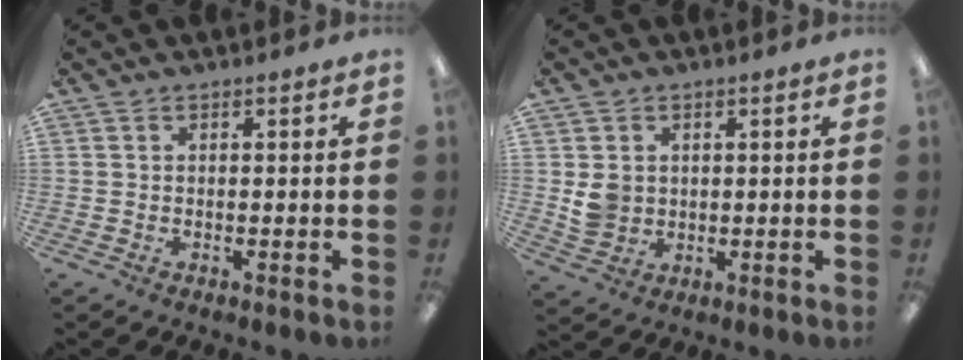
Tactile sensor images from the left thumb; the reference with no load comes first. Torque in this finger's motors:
{"motor_torque": [0.50, 1.02, 0.25, -0.46, 0.02]}